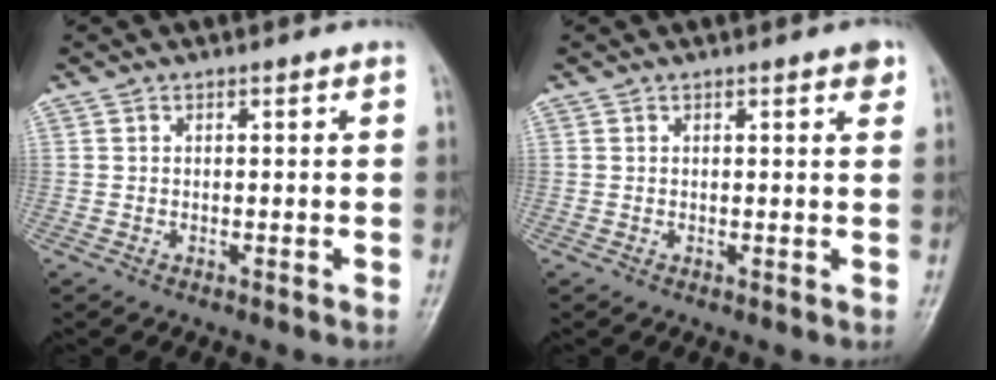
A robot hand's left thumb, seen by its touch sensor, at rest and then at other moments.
{"total": 1.9, "force": [1.1, 0.5, 1.4], "torque": [-0.015, -0.003, 0.011]}